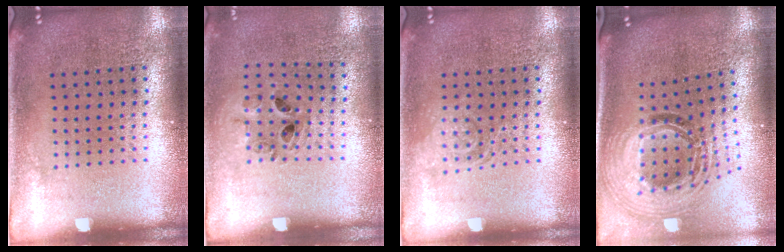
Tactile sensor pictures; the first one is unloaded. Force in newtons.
{"total": 0.9, "press": 0.8, "slide": 0.2}
{"total": 1.5, "press": 1.5, "slide": 0.3}
{"total": 2.1, "press": 1.6, "slide": 1.2}